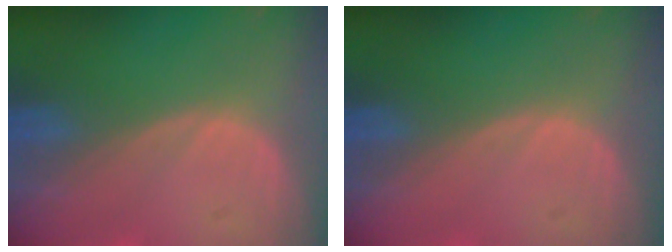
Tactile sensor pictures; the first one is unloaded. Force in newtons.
{"total": 0.0}